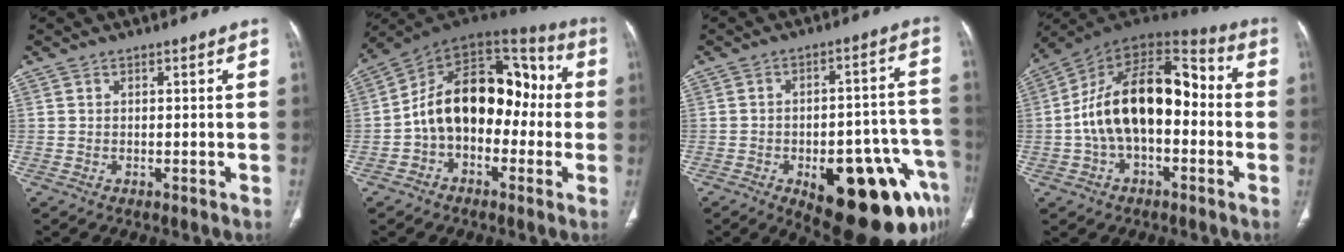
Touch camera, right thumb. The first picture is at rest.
{"total": 19.1, "force": [-1.4, 12.7, 14.2], "torque": [-0.184, 0.064, -0.035]}
{"total": 23.7, "force": [-10.6, 9.9, 18.7], "torque": [-0.167, 0.054, -0.126]}
{"total": 20.2, "force": [-1.4, 11.6, 16.5], "torque": [-0.264, 0.054, -0.029]}